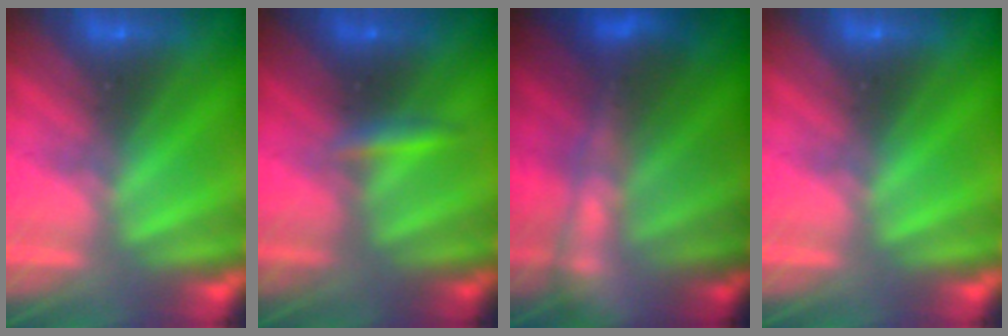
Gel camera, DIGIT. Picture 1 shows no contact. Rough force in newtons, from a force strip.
{"total": 2.4}
{"total": 7.0}
{"total": 0.0}